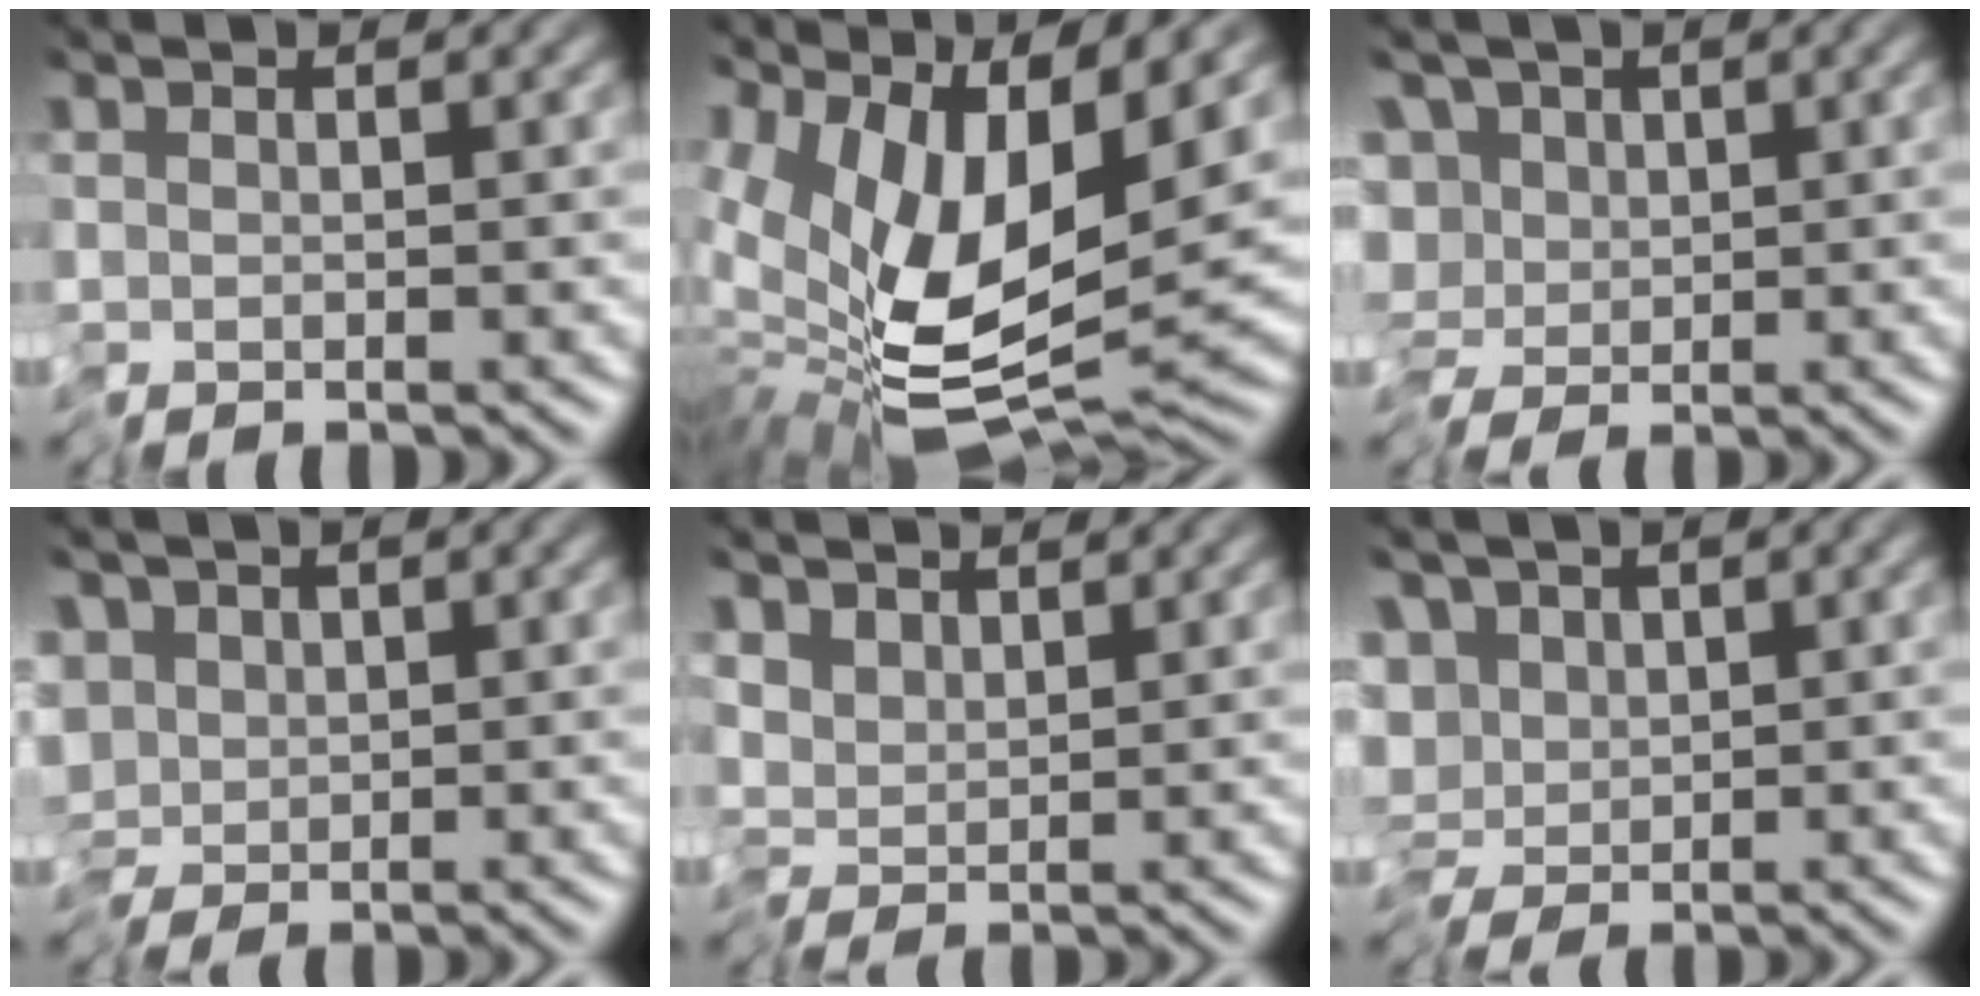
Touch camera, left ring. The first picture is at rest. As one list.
[{"total": 11.3, "force": [4.0, 4.7, 9.4], "torque": [-0.166, -0.004, 0.079]}, {"total": 6.3, "force": [-0.6, 5.0, 3.8], "torque": [-0.043, 0.011, -0.045]}, {"total": 3.8, "force": [-0.6, 2.6, 2.7], "torque": [-0.038, 0.011, -0.017]}, {"total": 1.7, "force": [1.0, 1.0, 0.9], "torque": [-0.015, 0.004, 0.011]}, {"total": 5.7, "force": [-0.1, 4.3, 3.7], "torque": [-0.036, 0.014, -0.022]}]